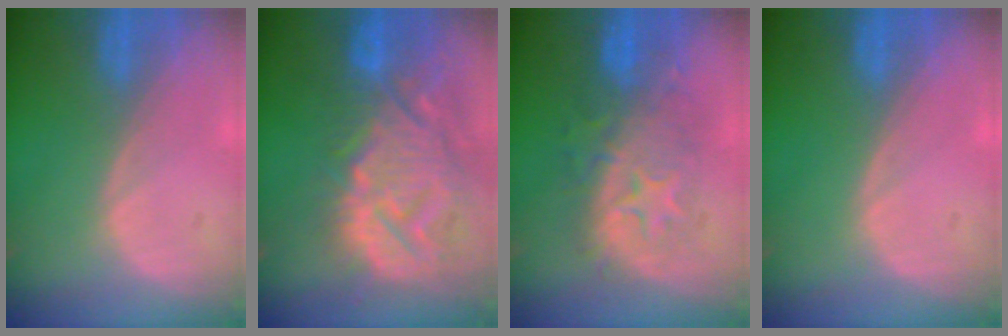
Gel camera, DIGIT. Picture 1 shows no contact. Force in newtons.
{"total": 14.3, "press": 12.3, "slide": 7.4}
{"total": 8.3, "press": 8.3, "slide": 0.8}
{"total": 0.0}